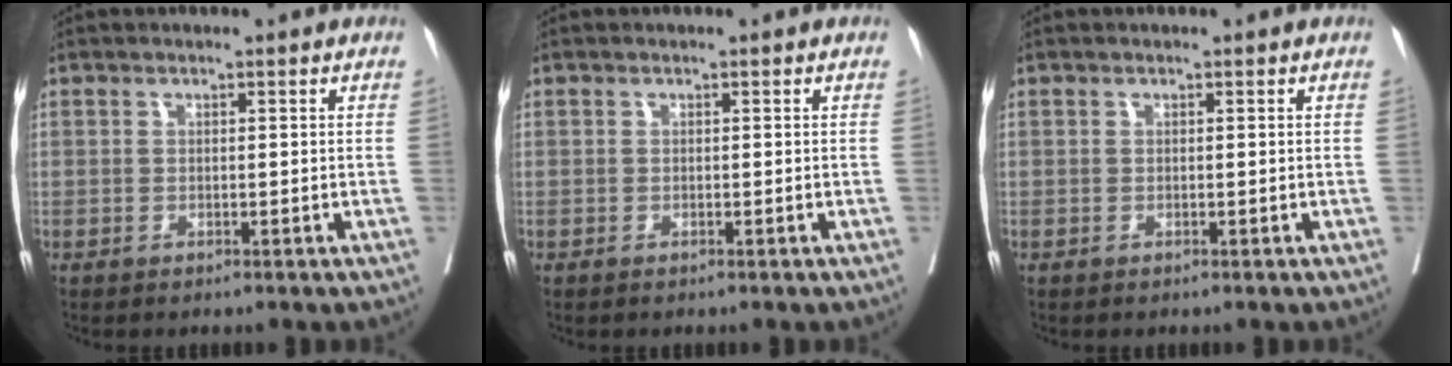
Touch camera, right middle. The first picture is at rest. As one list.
[{"total": 0.0}, {"total": 0.0}]